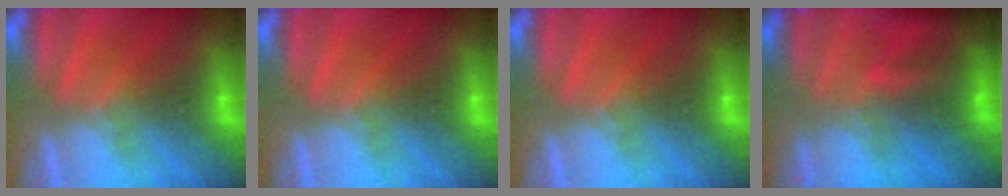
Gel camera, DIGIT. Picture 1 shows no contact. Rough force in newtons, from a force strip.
{"total": 0.0}
{"total": 0.0}
{"total": 7.1}